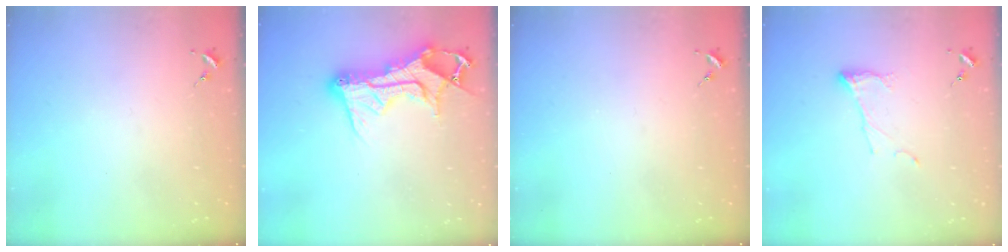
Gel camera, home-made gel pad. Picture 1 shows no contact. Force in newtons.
{"total": 17.1, "press": 17.1, "slide": 1.5}
{"total": 0.0}
{"total": 6.8, "press": 6.8, "slide": 0.1}